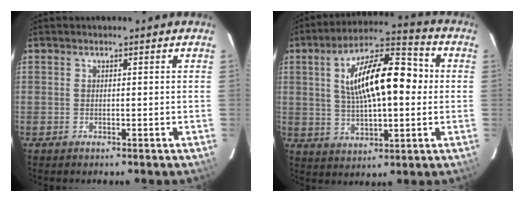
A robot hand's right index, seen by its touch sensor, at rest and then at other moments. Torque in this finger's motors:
{"motor_torque": [0.70, -0.06, 1.05, 0.21]}